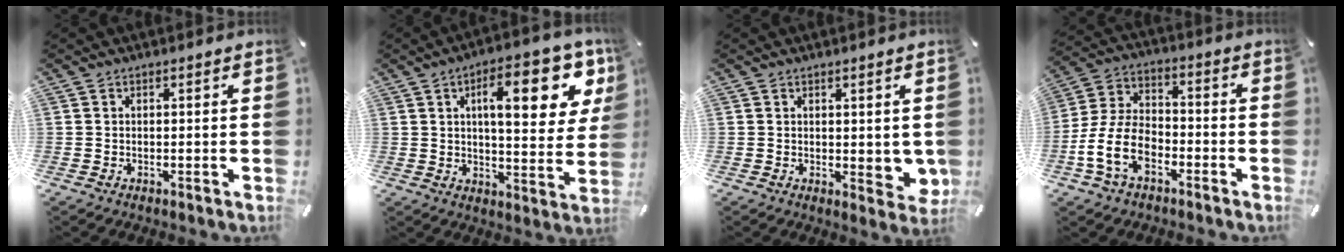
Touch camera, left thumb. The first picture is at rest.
{"total": 17.6, "force": [7.3, 6.9, 14.5], "torque": [-0.204, -0.019, 0.109]}
{"total": 4.5, "force": [0.5, 2.6, 3.6], "torque": [-0.021, -0.011, 0.008]}
{"total": 12.7, "force": [-5.9, 7.8, 8.1], "torque": [-0.180, 0.022, -0.112]}